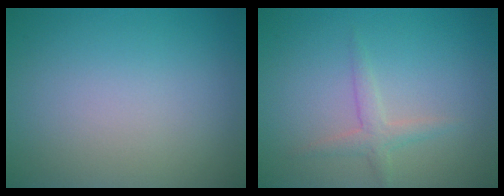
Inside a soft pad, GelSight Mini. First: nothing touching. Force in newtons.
{"total": 1.7, "press": 1.7, "slide": 0.1}